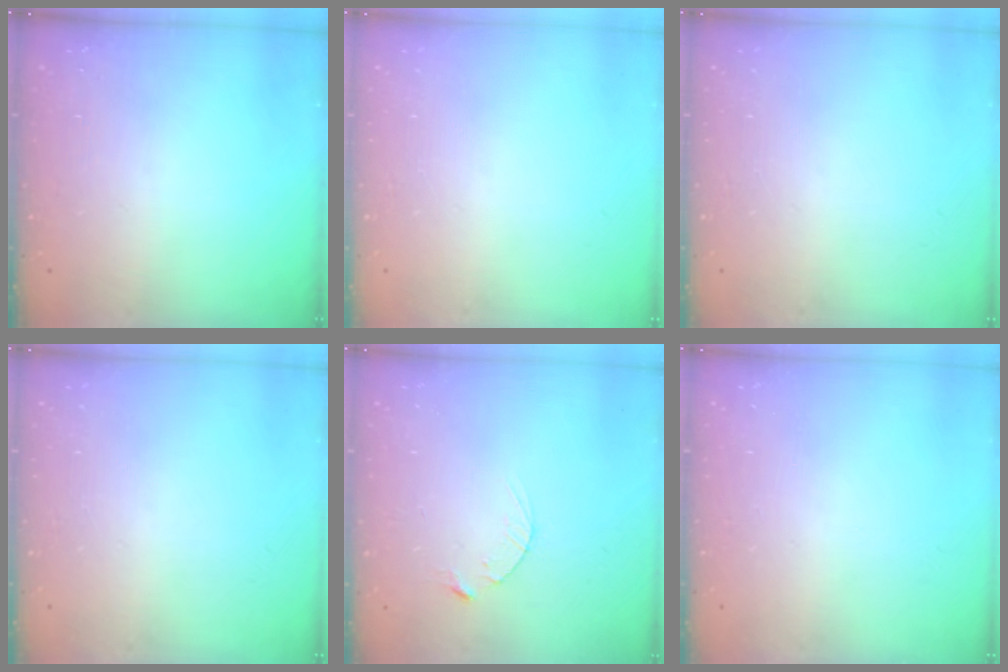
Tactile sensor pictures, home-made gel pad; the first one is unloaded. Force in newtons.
{"total": 0.0}
{"total": 0.0}
{"total": 0.0}
{"total": 2.5, "press": 2.5, "slide": 0.4}
{"total": 0.0}